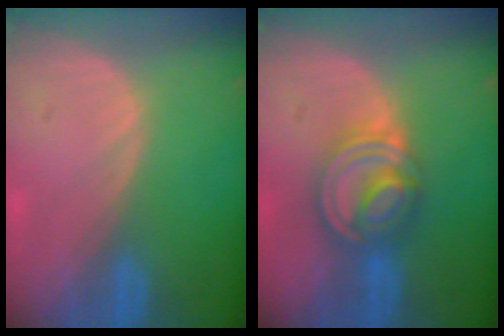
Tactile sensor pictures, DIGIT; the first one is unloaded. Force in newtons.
{"total": 7.9, "press": 6.7, "slide": 4.0}